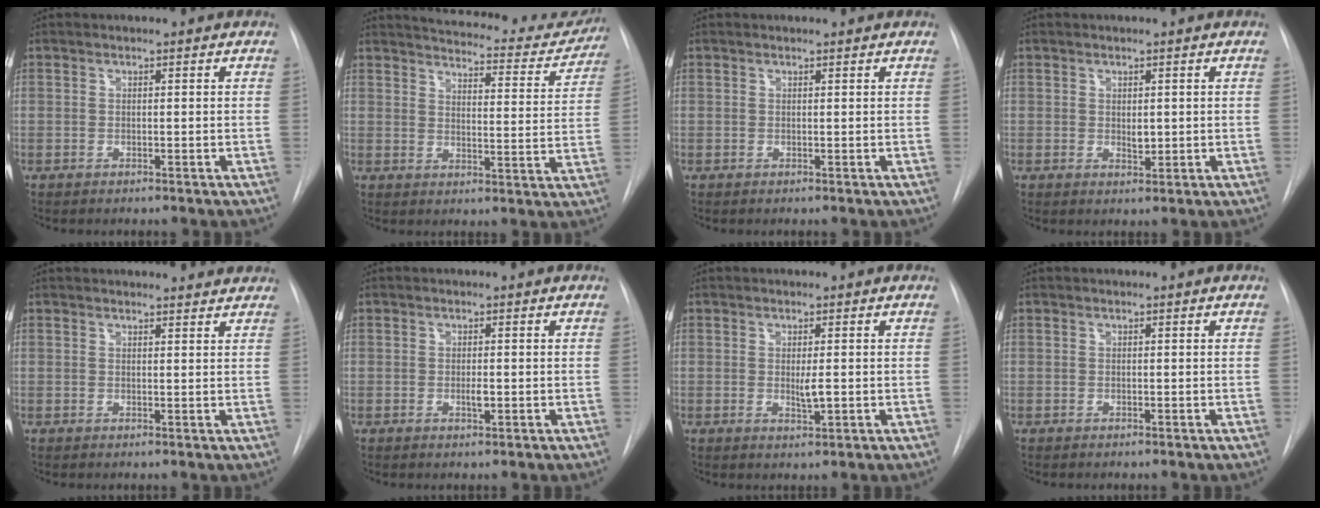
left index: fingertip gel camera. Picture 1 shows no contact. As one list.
[{"total": 18.6, "force": [17.3, 4.1, 5.3], "torque": [-0.058, -0.040, 0.200]}, {"total": 1.1, "force": [1.1, 0.0, 0.1], "torque": [-0.006, 0.008, 0.016]}, {"total": 1.4, "force": [0.3, 0.7, 1.2], "torque": [-0.017, -0.006, 0.009]}, {"total": 7.4, "force": [7.2, 1.1, 1.3], "torque": [-0.007, 0.012, 0.069]}, {"total": 1.1, "force": [-0.1, 0.3, 1.1], "torque": [-0.019, -0.002, -0.002]}, {"total": 2.0, "force": [0.1, 0.3, 1.9], "torque": [-0.036, -0.005, 0.003]}, {"total": 0.0}]